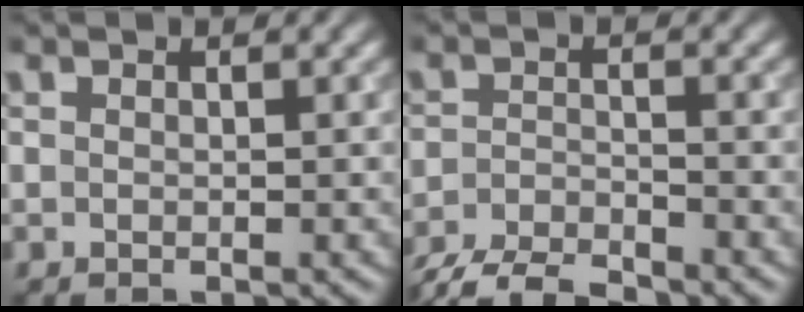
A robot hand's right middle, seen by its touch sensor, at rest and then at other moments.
{"total": 5.1, "force": [-4.6, 1.0, 1.8], "torque": [-0.034, -0.011, -0.090]}